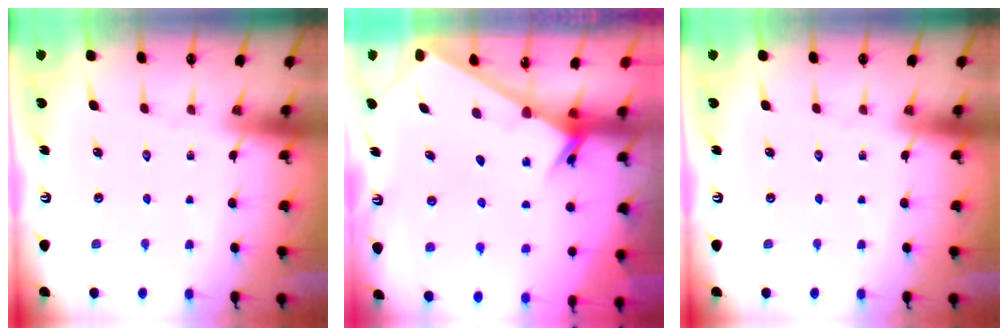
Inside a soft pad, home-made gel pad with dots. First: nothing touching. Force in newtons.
{"total": 2.6, "press": 2.6, "slide": 0.2}
{"total": 0.0}